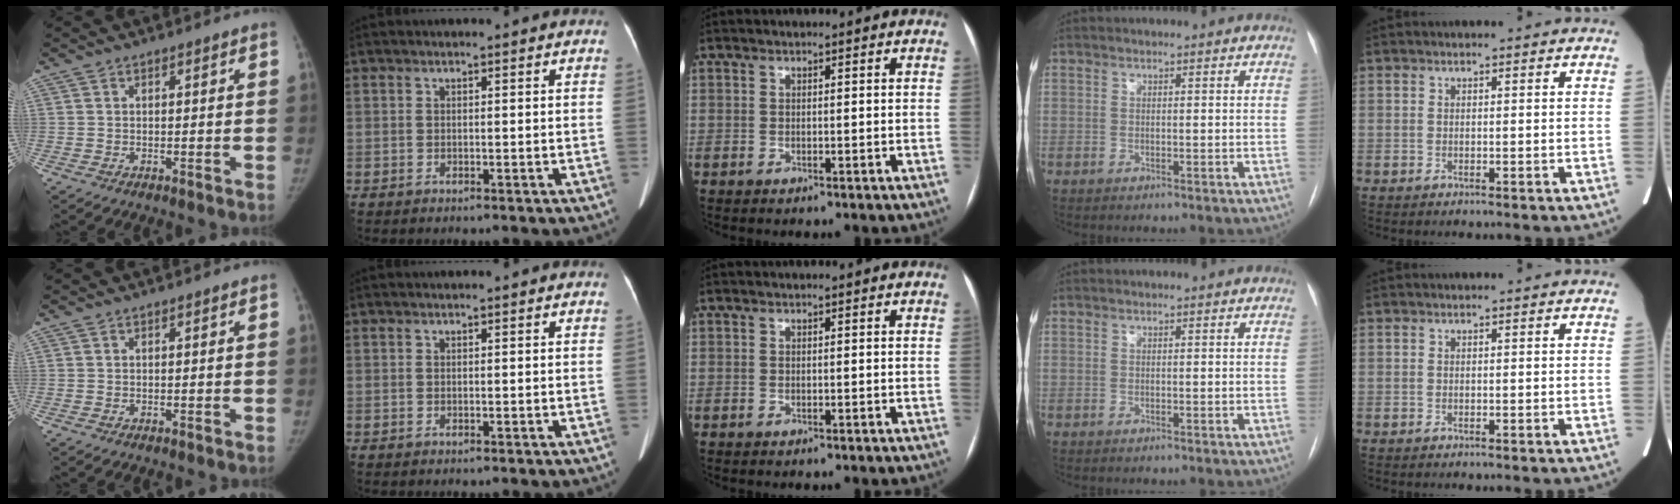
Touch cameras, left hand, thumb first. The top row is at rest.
{}